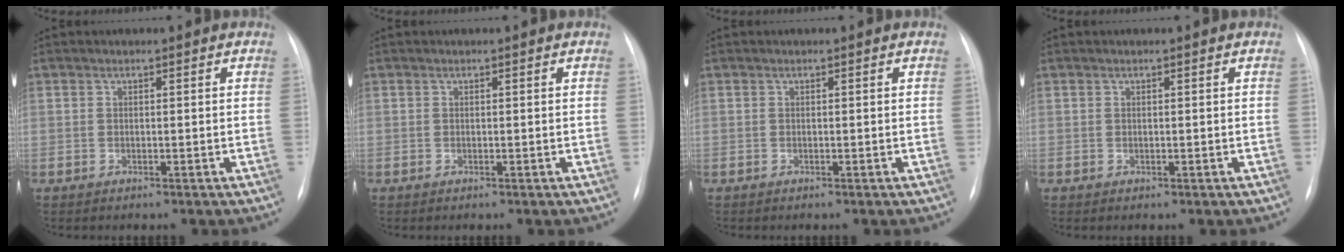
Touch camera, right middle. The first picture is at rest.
{"total": 0.0}
{"total": 0.0}
{"total": 0.0}